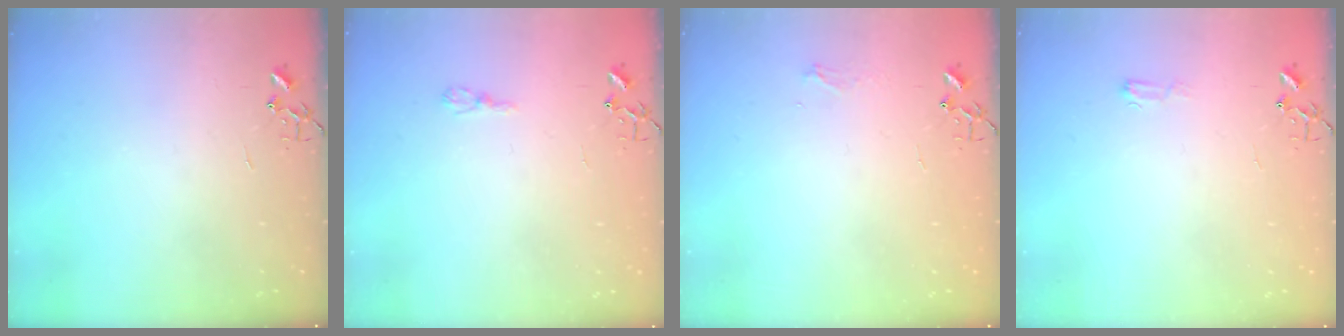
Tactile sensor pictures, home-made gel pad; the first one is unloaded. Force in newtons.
{"total": 5.2, "press": 5.1, "slide": 0.5}
{"total": 4.7, "press": 4.7, "slide": 0.6}
{"total": 4.6, "press": 4.5, "slide": 0.6}